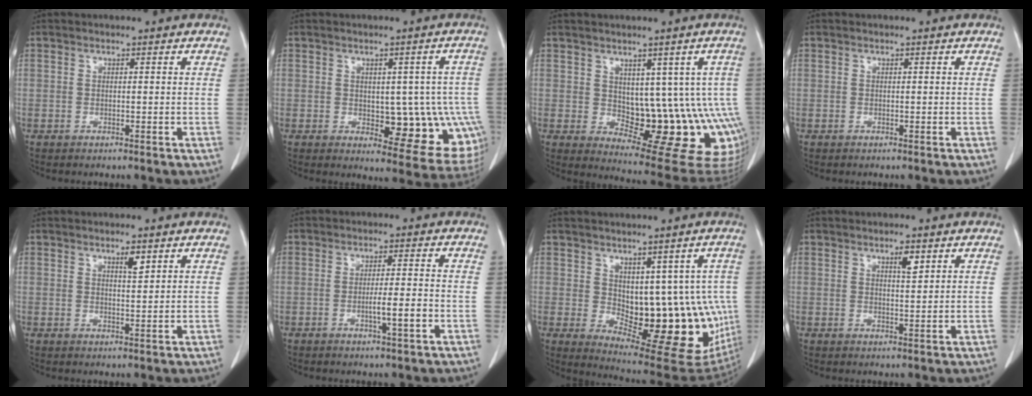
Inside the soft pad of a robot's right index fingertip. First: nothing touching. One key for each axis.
{"total": 11.8, "fx": -1.9, "fy": 5.9, "fz": 10.0, "tx": -0.085, "ty": 0.013, "tz": -0.006}
{"total": 14.7, "fx": -1.1, "fy": 7.1, "fz": 12.8, "tx": -0.111, "ty": 0.012, "tz": 0.008}
{"total": 0.0}
{"total": 2.0, "fx": 1.3, "fy": 0.4, "fz": 1.6, "tx": -0.029, "ty": -0.003, "tz": 0.021}
{"total": 3.8, "fx": -1.3, "fy": -0.1, "fz": 3.6, "tx": -0.059, "ty": -0.001, "tz": -0.019}
{"total": 14.9, "fx": -0.1, "fy": 7.7, "fz": 12.8, "tx": -0.150, "ty": 0.001, "tz": 0.022}
{"total": 2.3, "fx": 1.3, "fy": 0.4, "fz": 1.8, "tx": -0.032, "ty": -0.004, "tz": 0.021}